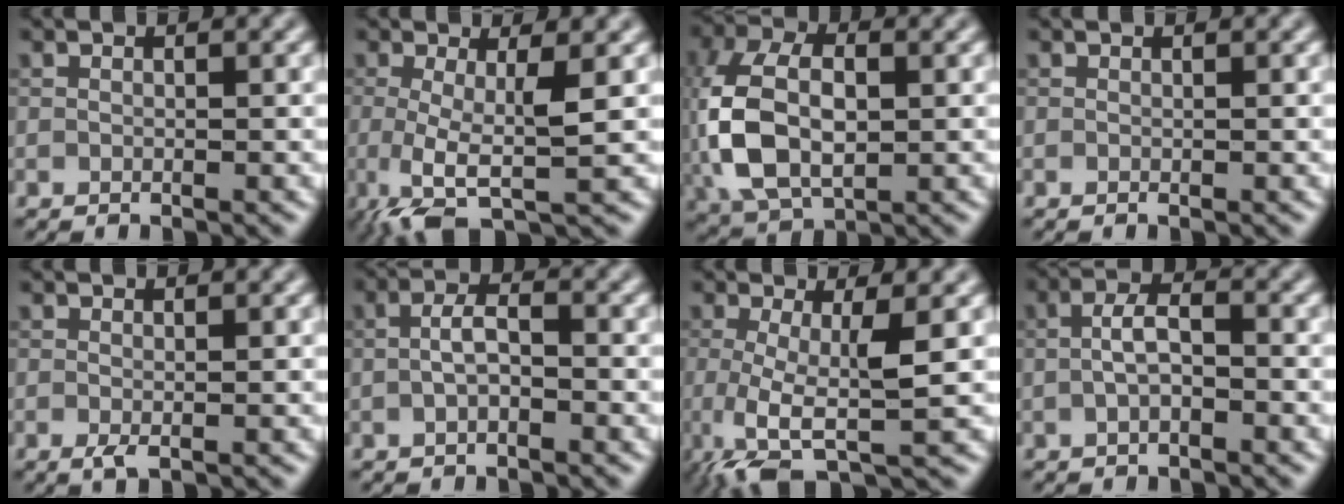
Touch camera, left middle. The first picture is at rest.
{"total": 4.6, "force": [-0.6, 1.0, 4.5], "torque": [-0.087, -0.010, -0.015]}
{"total": 8.9, "force": [0.0, 5.6, 6.8], "torque": [-0.163, 0.001, 0.001]}
{"total": 0.0}
{"total": 0.8, "force": [-0.2, 0.3, 0.7], "torque": [-0.019, -0.002, -0.004]}
{"total": 2.1, "force": [-0.5, 0.9, 1.9], "torque": [-0.041, 0.008, -0.014]}
{"total": 5.5, "force": [-0.7, 1.3, 5.3], "torque": [-0.104, -0.012, -0.016]}
{"total": 2.5, "force": [-0.5, 1.1, 2.2], "torque": [-0.048, 0.008, -0.015]}